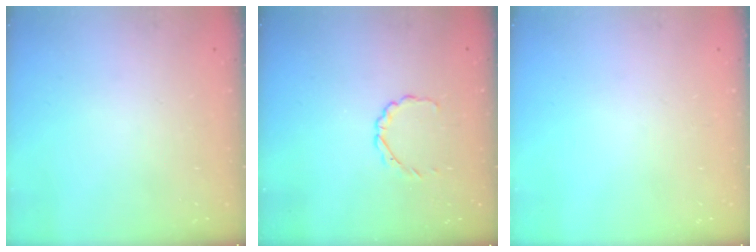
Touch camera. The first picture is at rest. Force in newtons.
{"total": 2.3, "press": 2.1, "slide": 0.8}
{"total": 0.0}